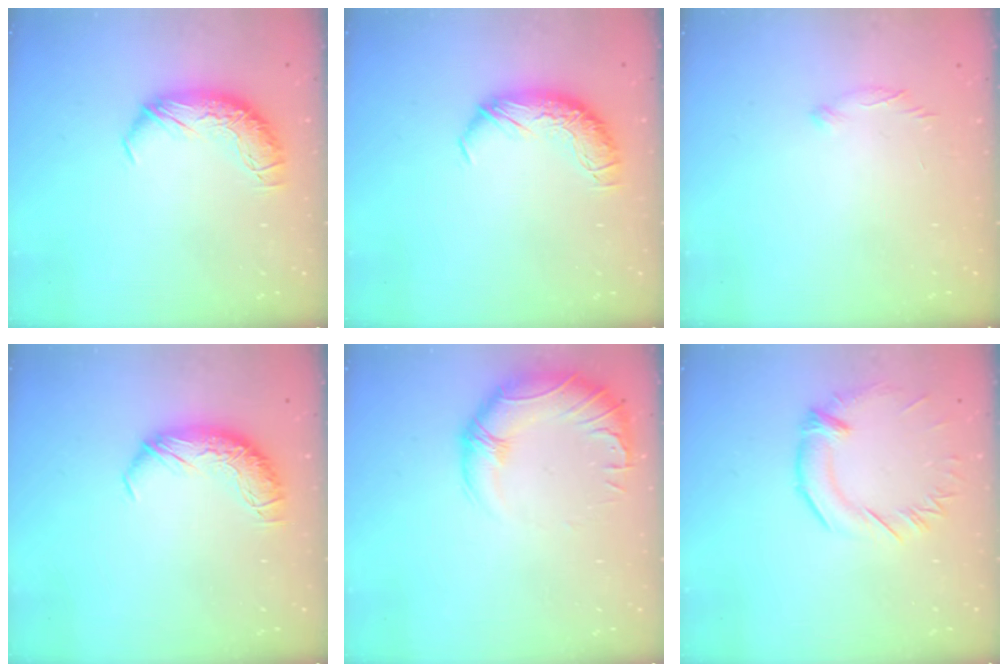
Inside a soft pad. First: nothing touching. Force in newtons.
{"total": 0.0}
{"total": 6.2, "press": 6.1, "slide": 1.0}
{"total": 0.0}
{"total": 3.1, "press": 0.8, "slide": 2.9}
{"total": 1.4, "press": 0.7, "slide": 1.2}